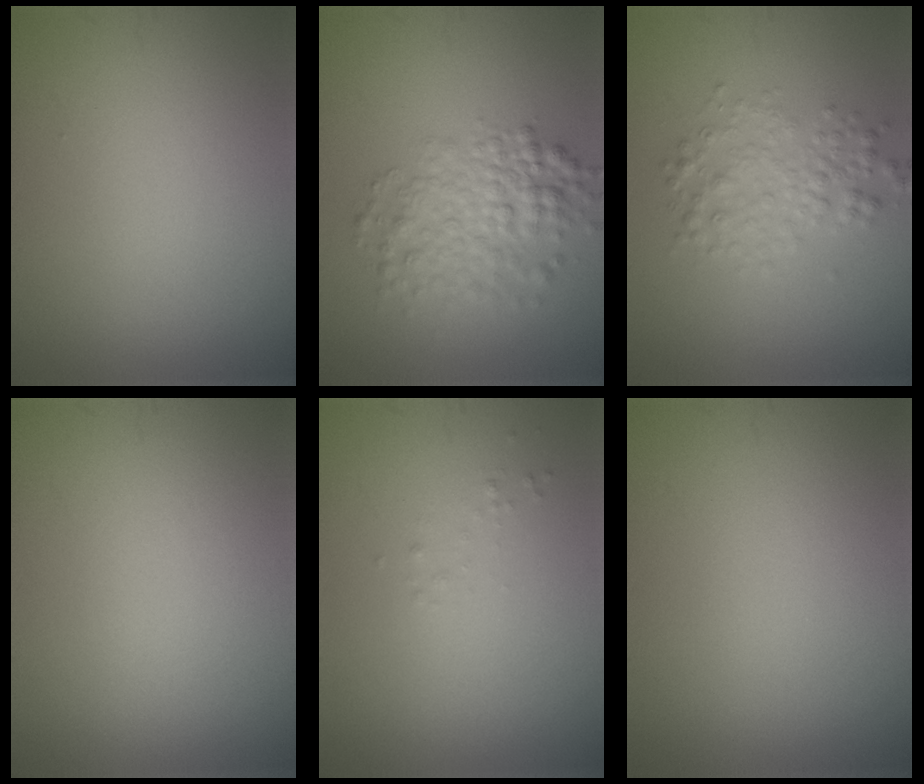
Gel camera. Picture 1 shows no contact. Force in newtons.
{"total": 4.9, "press": 4.9, "slide": 0.2}
{"total": 3.1, "press": 3.1, "slide": 0.0}
{"total": 0.0}
{"total": 0.5, "press": 0.5, "slide": 0.0}
{"total": 0.0}